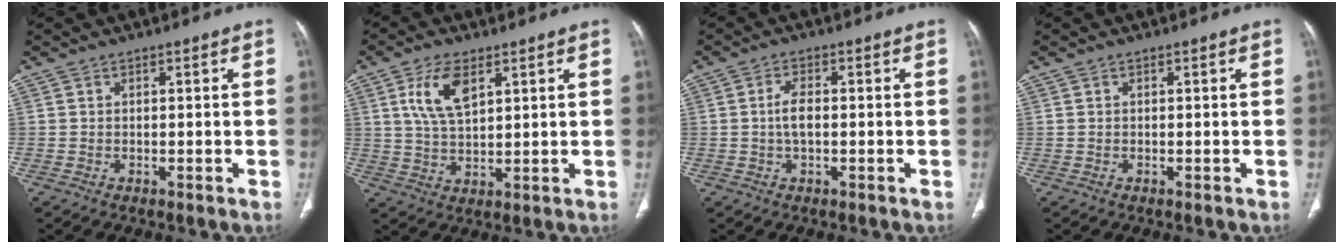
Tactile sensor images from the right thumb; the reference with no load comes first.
{"total": 8.4, "force": [3.6, 4.1, 6.4], "torque": [-0.120, -0.013, 0.074]}
{"total": 3.7, "force": [-0.2, 1.8, 3.2], "torque": [-0.065, 0.006, -0.008]}
{"total": 0.0}